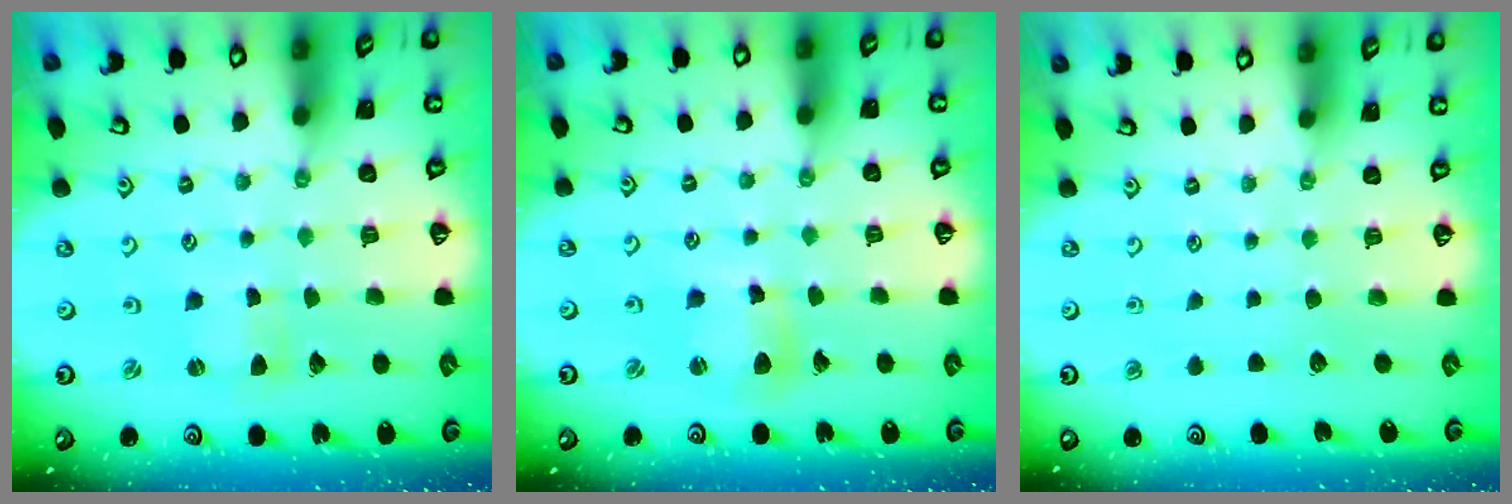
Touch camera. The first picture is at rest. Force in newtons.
{"total": 8.1, "press": 8.0, "slide": 1.0}
{"total": 0.0}